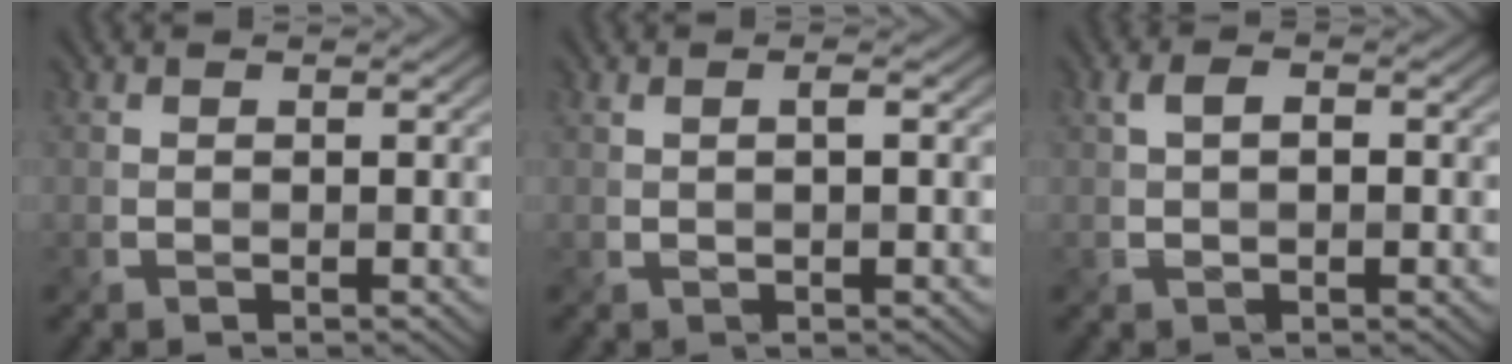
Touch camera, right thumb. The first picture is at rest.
{"total": 1.1, "force": [0.1, 0.0, 1.1], "torque": [-0.021, 0.004, 0.001]}
{"total": 2.6, "force": [0.3, 1.3, 2.2], "torque": [-0.044, 0.007, 0.002]}